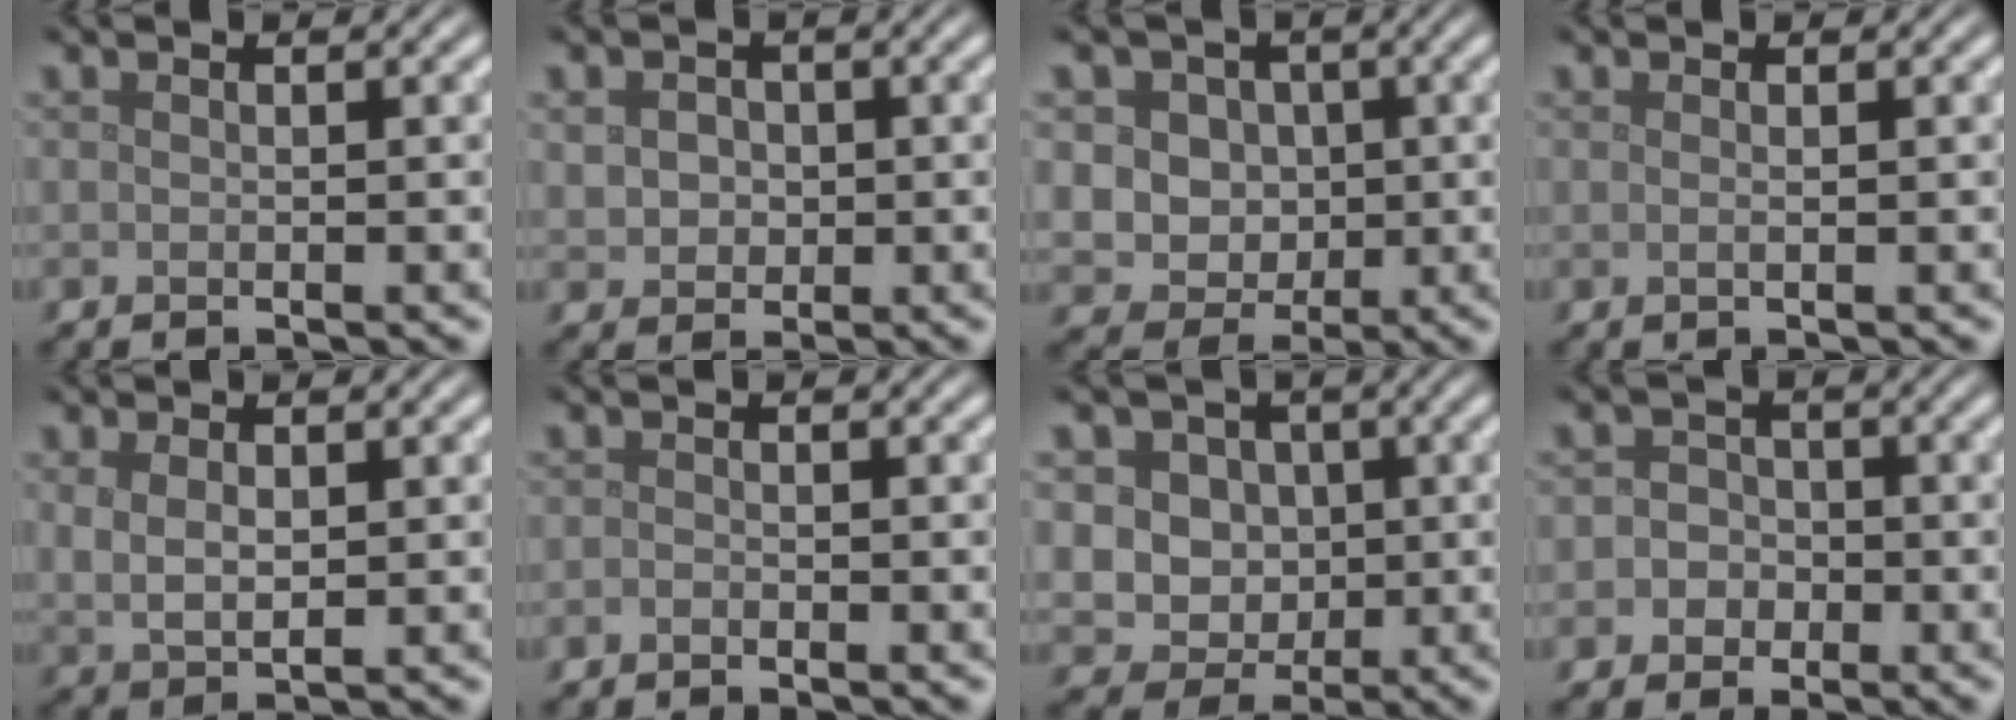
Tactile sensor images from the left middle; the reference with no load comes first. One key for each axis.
{"total": 2.5, "fx": 0.2, "fy": 2.2, "fz": 1.2, "tx": -0.024, "ty": -0.002, "tz": 0.007}
{"total": 6.5, "fx": 1.6, "fy": 5.6, "fz": 2.9, "tx": -0.047, "ty": 0.017, "tz": 0.020}
{"total": 0.6, "fx": 0.1, "fy": 0.2, "fz": 0.5, "tx": -0.009, "ty": 0.001, "tz": 0.000}
{"total": 2.6, "fx": 0.7, "fy": 1.4, "fz": 2.0, "tx": -0.049, "ty": -0.007, "tz": 0.020}
{"total": 0.5, "fx": -0.5, "fy": 0.1, "fz": 0.2, "tx": -0.005, "ty": -0.002, "tz": -0.010}
{"total": 7.7, "fx": 1.9, "fy": 6.6, "fz": 3.4, "tx": -0.050, "ty": 0.023, "tz": 0.018}
{"total": 2.3, "fx": -0.5, "fy": 2.1, "fz": 0.6, "tx": 0.013, "ty": 0.003, "tz": -0.023}